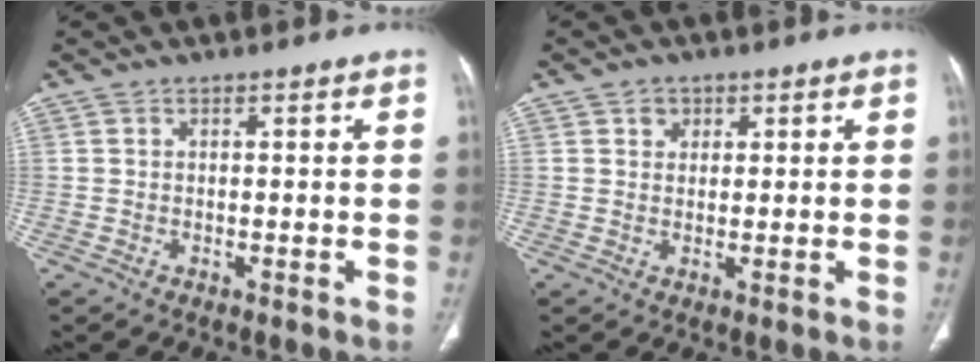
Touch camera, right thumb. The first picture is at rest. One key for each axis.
{"total": 2.2, "fx": 1.1, "fy": 1.9, "fz": 0.4, "tx": 0.011, "ty": -0.004, "tz": 0.012}